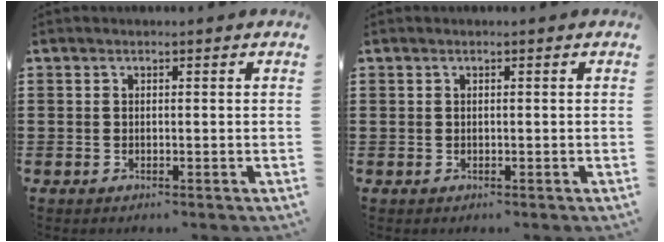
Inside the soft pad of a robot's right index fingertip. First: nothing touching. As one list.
[{"total": 0.0}]